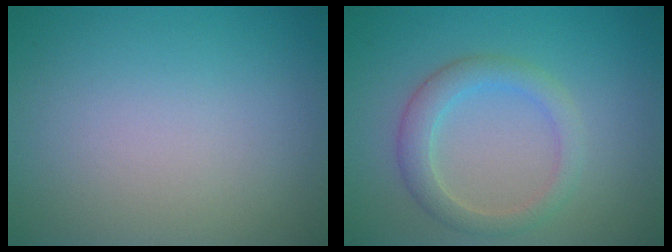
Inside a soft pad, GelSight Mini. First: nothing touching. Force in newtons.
{"total": 3.1, "press": 3.1, "slide": 0.2}